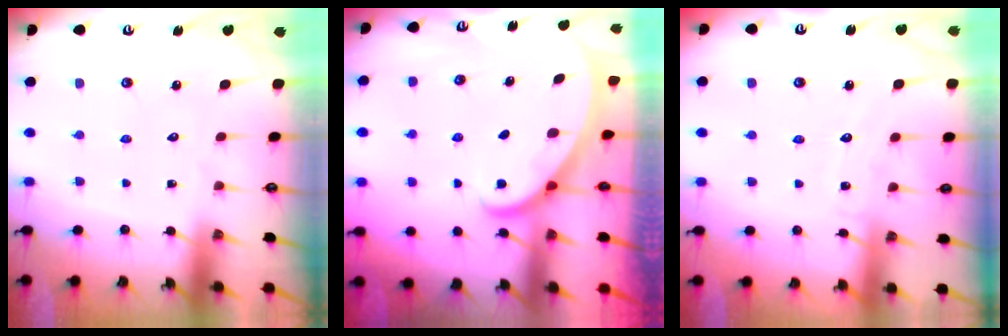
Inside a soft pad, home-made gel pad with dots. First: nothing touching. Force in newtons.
{"total": 2.7, "press": 2.7, "slide": 0.1}
{"total": 5.2, "press": 5.2, "slide": 0.5}